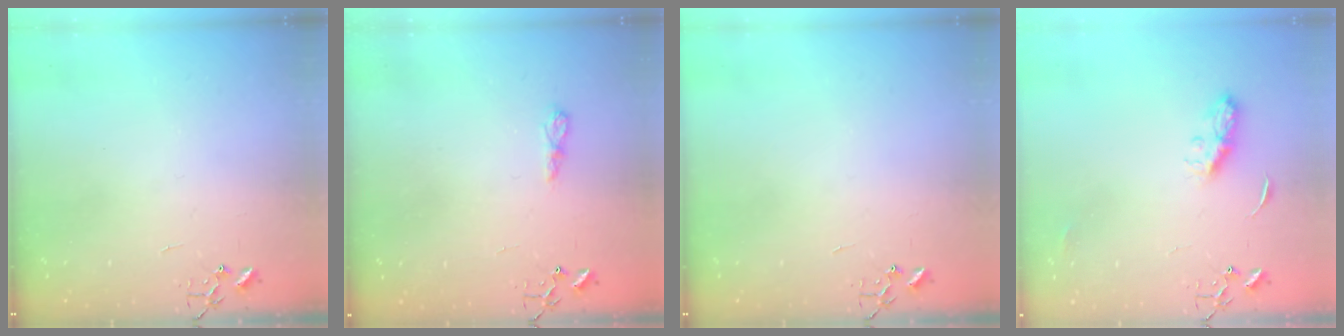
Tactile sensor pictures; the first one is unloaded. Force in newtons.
{"total": 5.5, "press": 5.5, "slide": 0.6}
{"total": 0.0}
{"total": 7.2, "press": 7.2, "slide": 0.3}